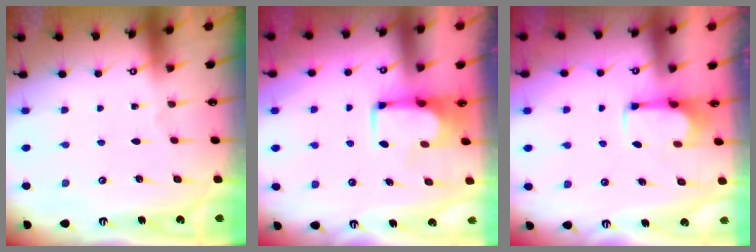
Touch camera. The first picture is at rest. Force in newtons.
{"total": 1.9, "press": 1.9, "slide": 0.2}
{"total": 2.6, "press": 2.4, "slide": 0.9}